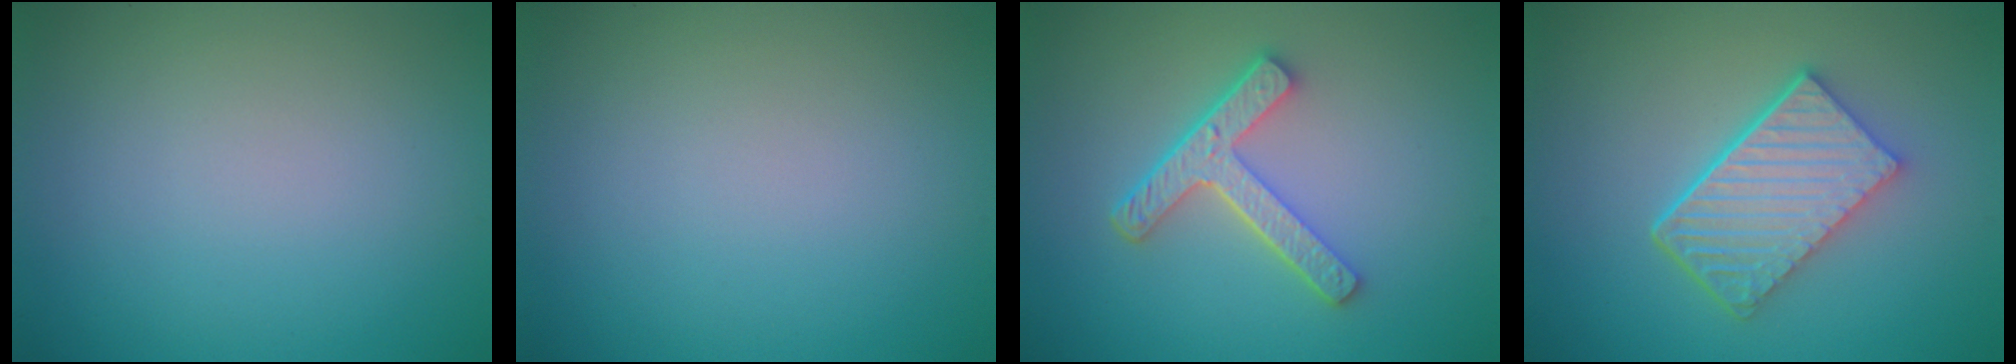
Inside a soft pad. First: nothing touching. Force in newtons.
{"total": 0.0}
{"total": 4.5, "press": 3.3, "slide": 3.1}
{"total": 6.1, "press": 4.3, "slide": 4.2}